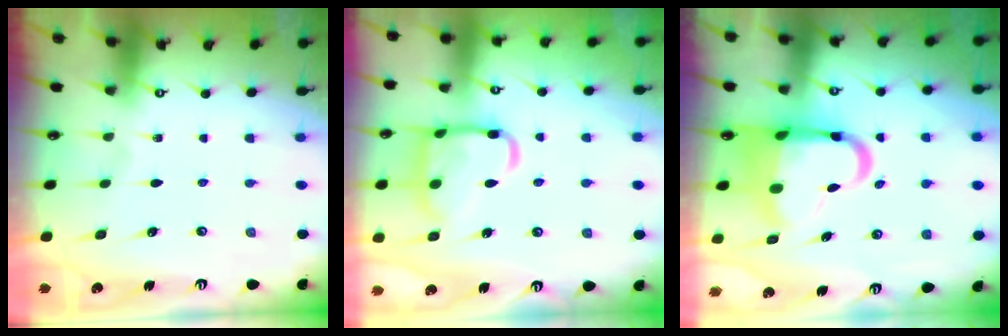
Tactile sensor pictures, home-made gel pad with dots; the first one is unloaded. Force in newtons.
{"total": 15.5, "press": 15.4, "slide": 1.3}
{"total": 12.1, "press": 11.9, "slide": 2.5}